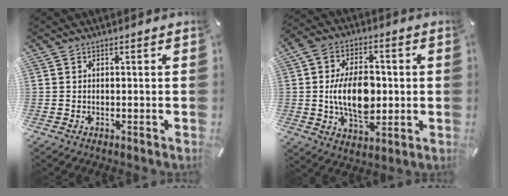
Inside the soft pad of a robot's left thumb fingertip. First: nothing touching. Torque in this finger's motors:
{"motor_torque": [2.48, 2.45, 1.83, -0.14, 0.57]}